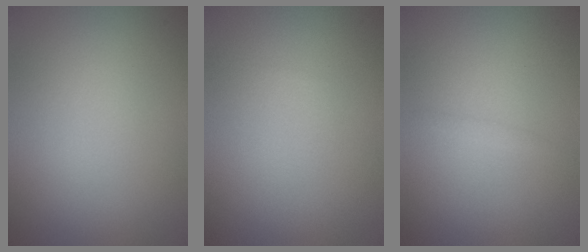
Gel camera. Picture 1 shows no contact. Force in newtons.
{"total": 0.0}
{"total": 0.6, "press": 0.6, "slide": 0.1}